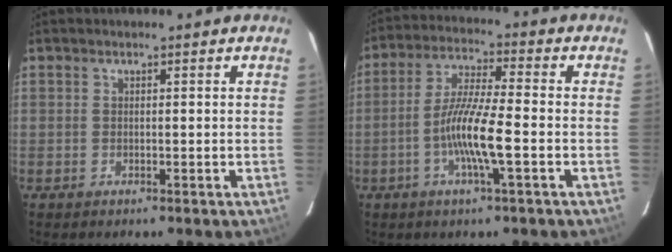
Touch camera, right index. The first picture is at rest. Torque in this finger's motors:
{"motor_torque": [0.92, -0.52, 0.76, 0.21]}